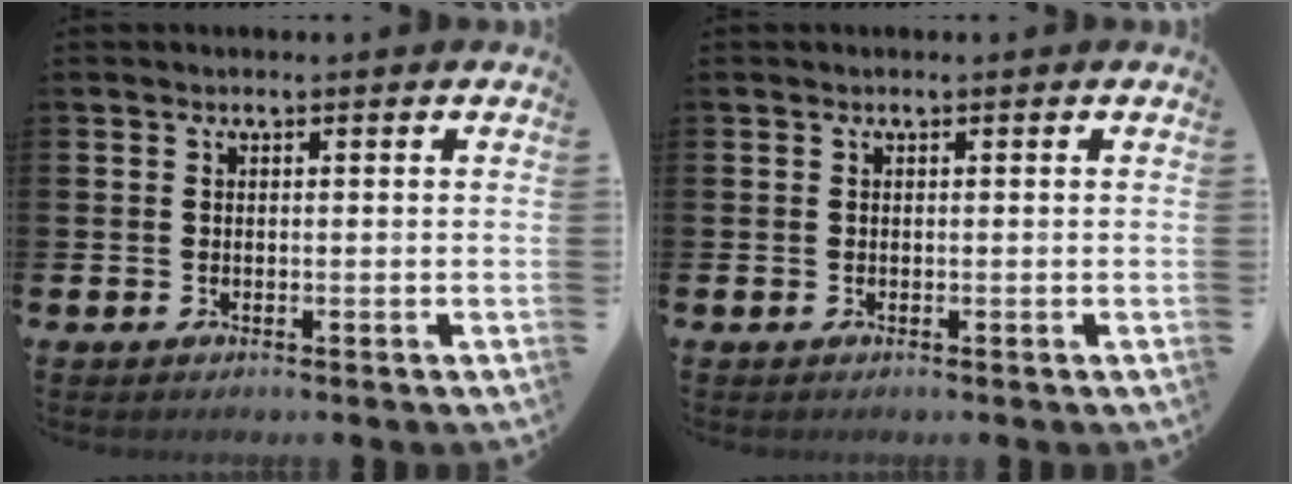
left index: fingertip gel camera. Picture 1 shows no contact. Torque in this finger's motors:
{"motor_torque": [-0.02, 0.02, 0.00, 0.00]}